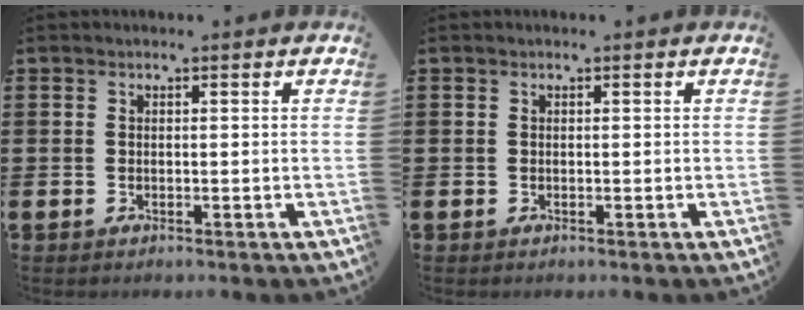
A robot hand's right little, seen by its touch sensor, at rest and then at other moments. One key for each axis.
{"total": 0.0}